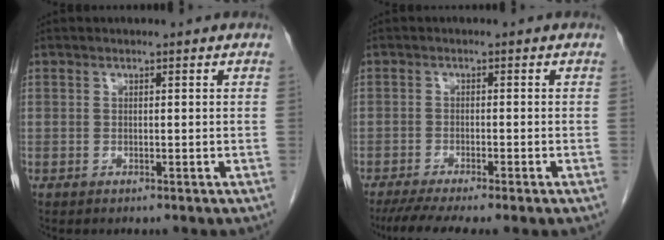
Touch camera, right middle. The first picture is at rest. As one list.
[{"total": 7.1, "force": [-5.5, 0.1, 4.5], "torque": [-0.065, -0.013, -0.087]}]